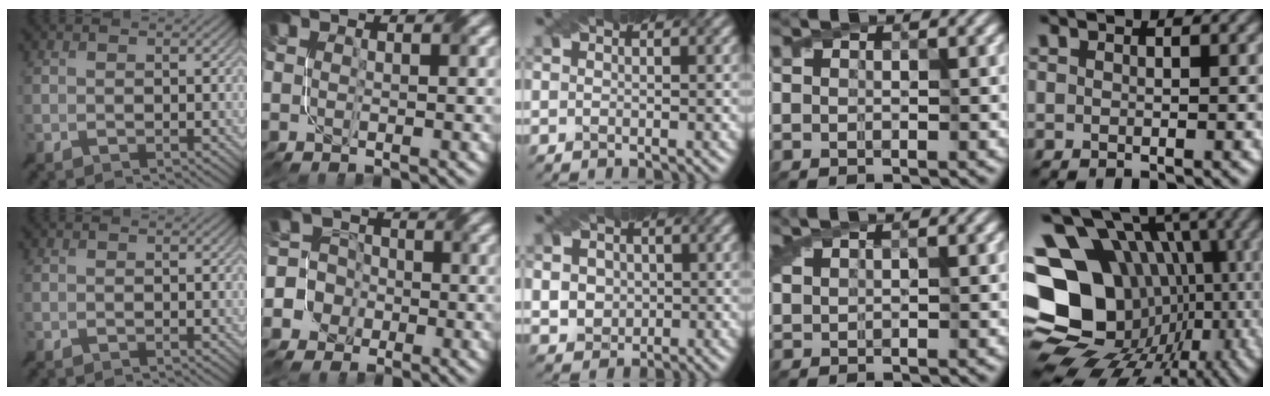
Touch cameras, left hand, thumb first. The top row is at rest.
{"index": {"total": 8.2, "force": [-3.0, 7.6, 0.9], "torque": [-0.036, 0.016, -0.086]}, "middle": {"total": 4.6, "force": [0.7, 4.1, 2.1], "torque": [-0.048, 0.017, 0.008]}, "ring": {"total": 1.0, "force": [1.0, 0.0, 0.2], "torque": [-0.015, 0.009, 0.034]}, "little": {"total": 18.7, "force": [-2.7, 15.1, 10.6], "torque": [-0.157, 0.016, -0.034]}}